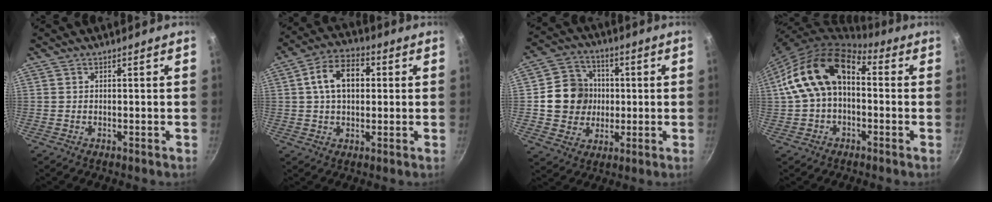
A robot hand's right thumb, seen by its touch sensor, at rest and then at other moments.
{"total": 10.6, "force": [1.6, 7.0, 7.9], "torque": [-0.105, 0.021, 0.016]}
{"total": 11.9, "force": [0.4, 11.0, 4.7], "torque": [-0.044, 0.018, 0.002]}
{"total": 15.2, "force": [1.1, 10.0, 11.4], "torque": [-0.174, 0.045, 0.007]}